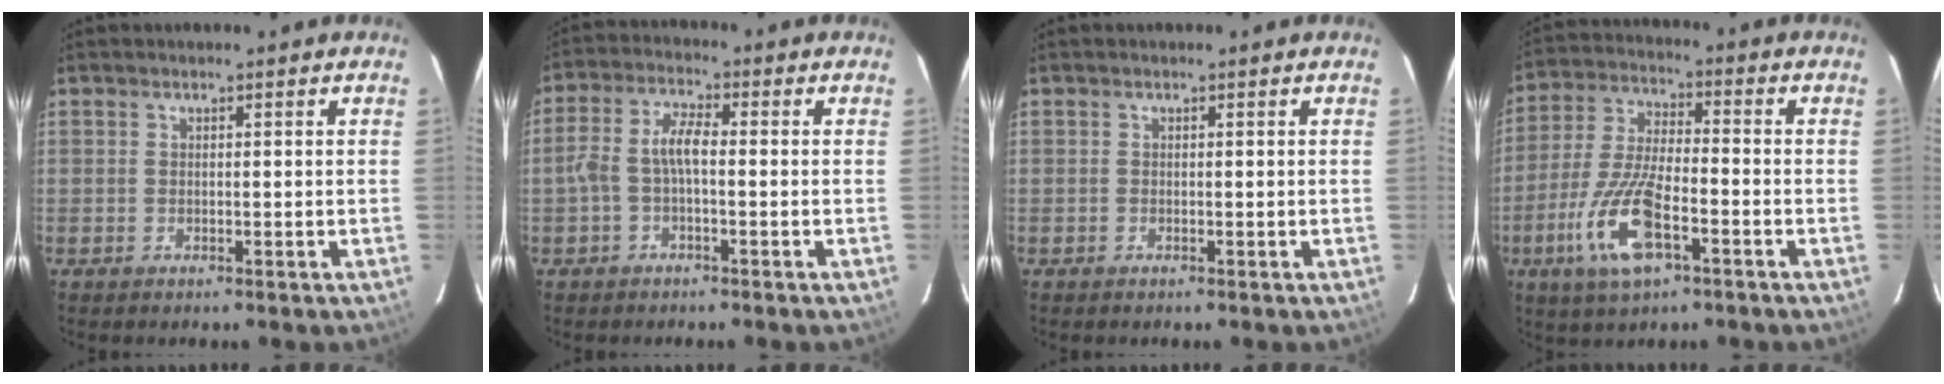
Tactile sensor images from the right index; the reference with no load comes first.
{"total": 5.0, "force": [-1.2, 1.7, 4.5], "torque": [-0.101, 0.018, -0.025]}
{"total": 0.0}
{"total": 13.7, "force": [-6.2, 4.5, 11.4], "torque": [-0.248, -0.011, -0.118]}